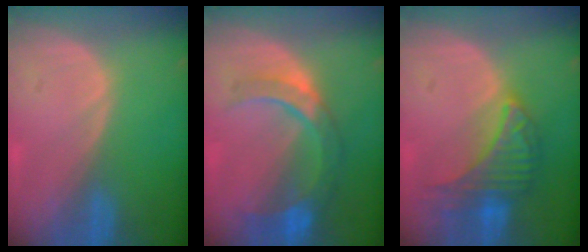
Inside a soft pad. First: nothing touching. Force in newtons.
{"total": 9.0, "press": 7.7, "slide": 4.5}
{"total": 7.5, "press": 7.5, "slide": 0.1}